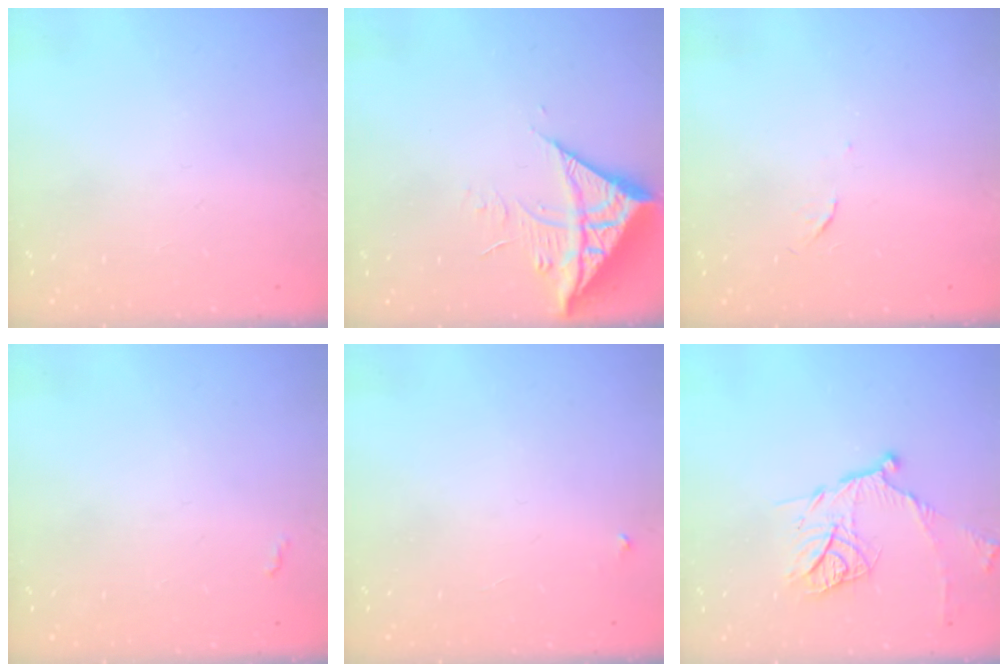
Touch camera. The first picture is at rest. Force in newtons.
{"total": 10.4, "press": 10.3, "slide": 1.4}
{"total": 3.2, "press": 3.2, "slide": 0.4}
{"total": 3.2, "press": 3.2, "slide": 0.5}
{"total": 2.2, "press": 2.2, "slide": 0.1}
{"total": 12.4, "press": 12.4, "slide": 1.0}